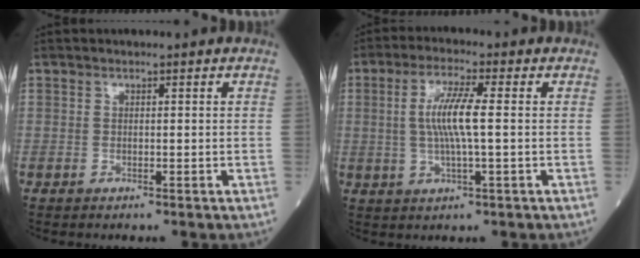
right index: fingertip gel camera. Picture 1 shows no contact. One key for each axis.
{"total": 6.9, "fx": 0.5, "fy": 0.4, "fz": 6.9, "tx": -0.142, "ty": 0.000, "tz": 0.007}